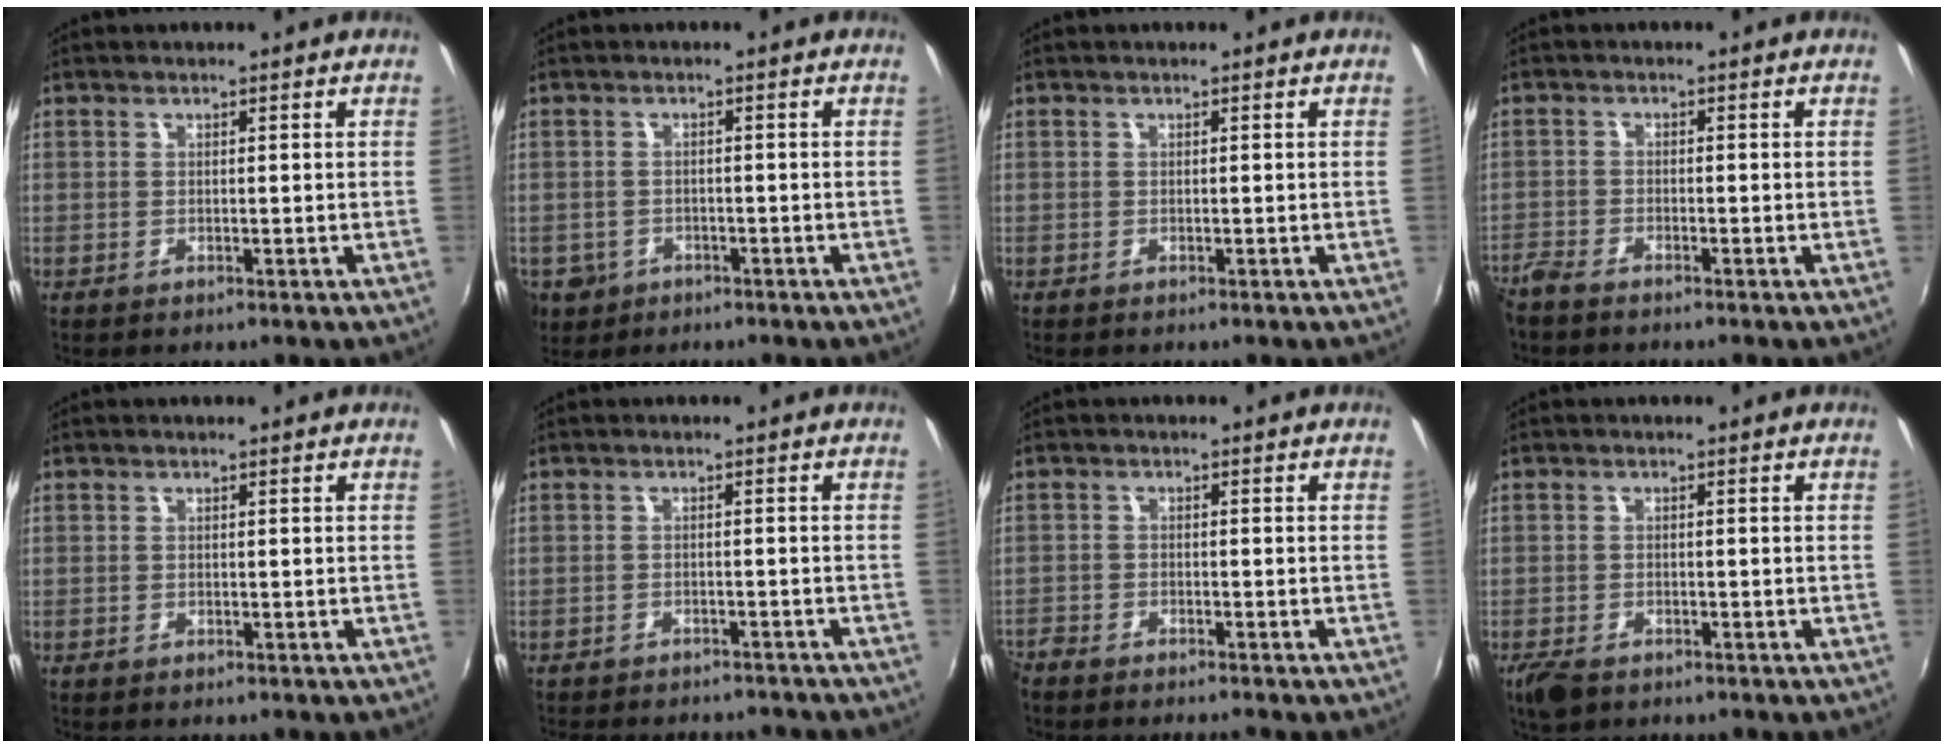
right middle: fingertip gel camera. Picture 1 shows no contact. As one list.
[{"total": 6.8, "force": [-2.7, 5.7, 2.4], "torque": [-0.070, -0.008, -0.037]}, {"total": 0.0}, {"total": 3.5, "force": [-3.2, 0.8, 1.1], "torque": [-0.035, -0.013, -0.067]}, {"total": 0.0}, {"total": 11.5, "force": [-10.2, 3.1, 4.4], "torque": [-0.098, -0.016, -0.138]}, {"total": 4.6, "force": [-4.3, 0.8, 1.3], "torque": [-0.050, -0.019, -0.084]}, {"total": 4.0, "force": [-2.9, 1.9, 2.0], "torque": [-0.053, -0.013, -0.056]}]